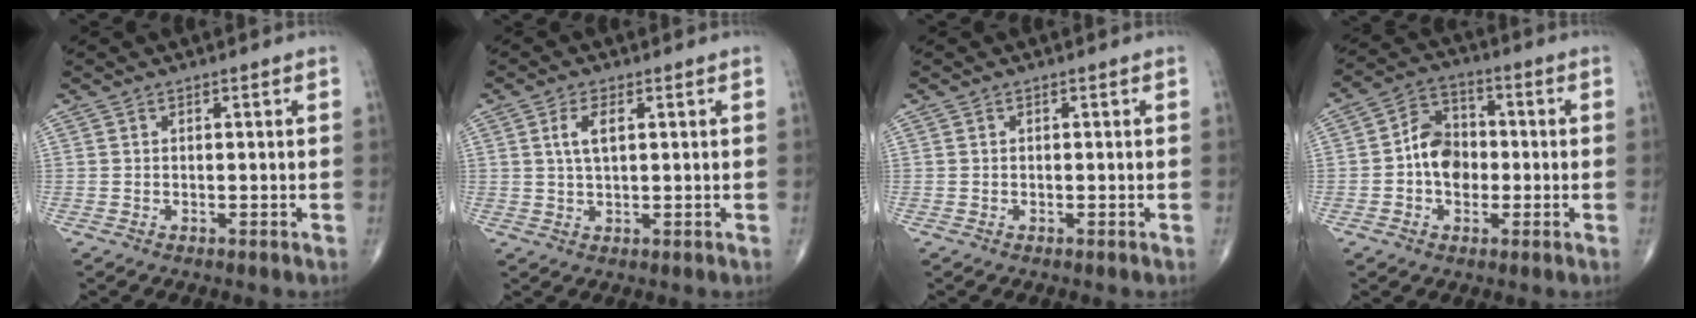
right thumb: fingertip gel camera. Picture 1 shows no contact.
{"total": 4.1, "force": [1.1, 1.8, 3.5], "torque": [-0.072, 0.002, 0.022]}
{"total": 0.0}
{"total": 8.6, "force": [-0.9, 6.5, 5.6], "torque": [-0.068, 0.025, -0.028]}